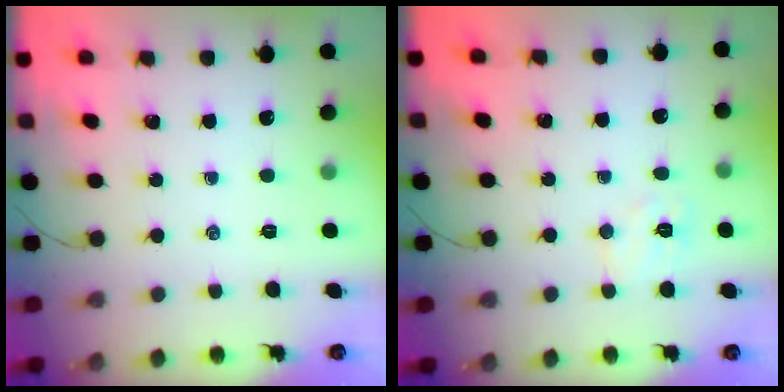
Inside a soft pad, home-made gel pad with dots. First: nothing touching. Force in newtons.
{"total": 5.9, "press": 5.8, "slide": 1.1}